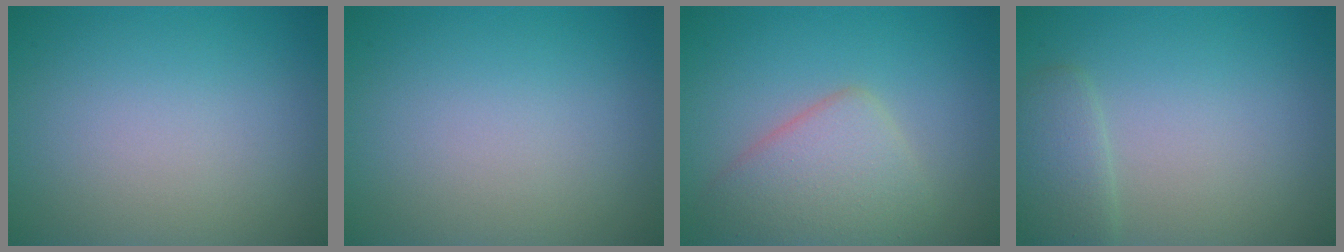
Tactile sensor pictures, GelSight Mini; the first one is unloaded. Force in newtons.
{"total": 0.0}
{"total": 4.5, "press": 4.5, "slide": 0.2}
{"total": 2.1, "press": 2.0, "slide": 0.1}